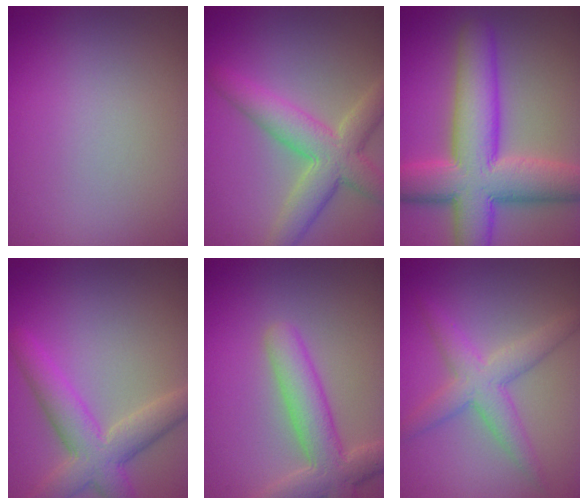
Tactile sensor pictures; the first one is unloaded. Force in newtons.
{"total": 6.0, "press": 6.0, "slide": 0.4}
{"total": 10.8, "press": 10.8, "slide": 0.4}
{"total": 5.5, "press": 5.5, "slide": 0.4}
{"total": 5.4, "press": 5.4, "slide": 0.4}
{"total": 4.1, "press": 4.1, "slide": 0.0}